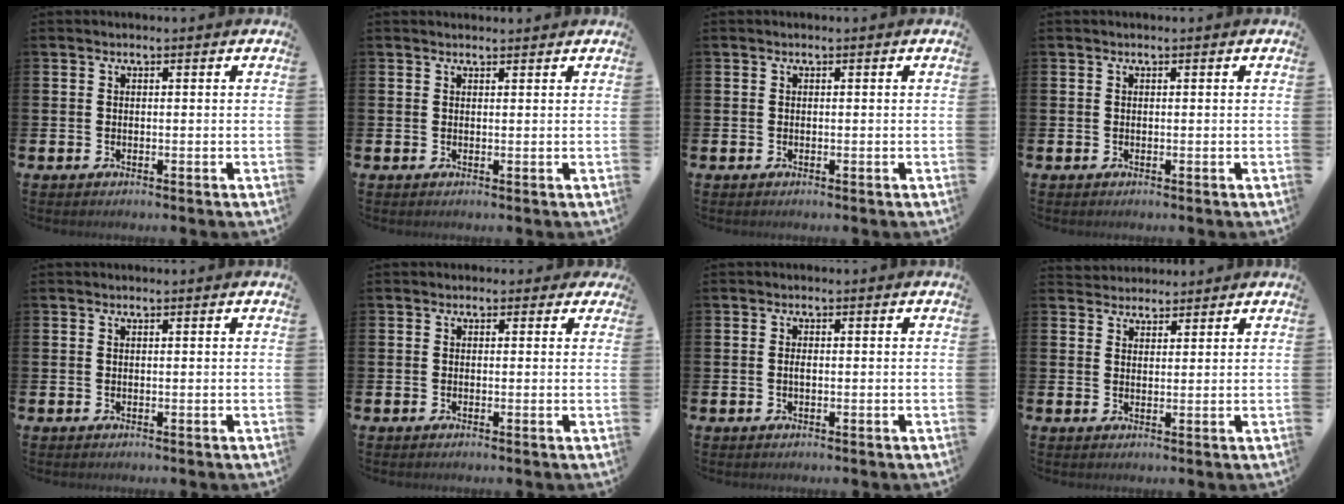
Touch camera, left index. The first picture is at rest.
{"total": 0.9, "force": [0.9, 0.1, 0.1], "torque": [0.012, -0.003, 0.014]}
{"total": 0.0}
{"total": 0.0}
{"total": 0.0}
{"total": 0.8, "force": [-0.1, 0.8, 0.2], "torque": [0.001, 0.008, -0.005]}
{"total": 0.8, "force": [-0.1, 0.3, 0.8], "torque": [-0.020, 0.002, -0.001]}
{"total": 2.8, "force": [2.6, 0.9, -0.4], "torque": [0.000, -0.006, 0.048]}